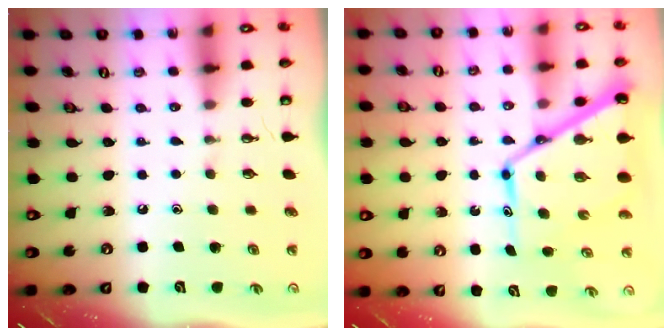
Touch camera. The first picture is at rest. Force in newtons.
{"total": 16.5, "press": 16.4, "slide": 1.5}